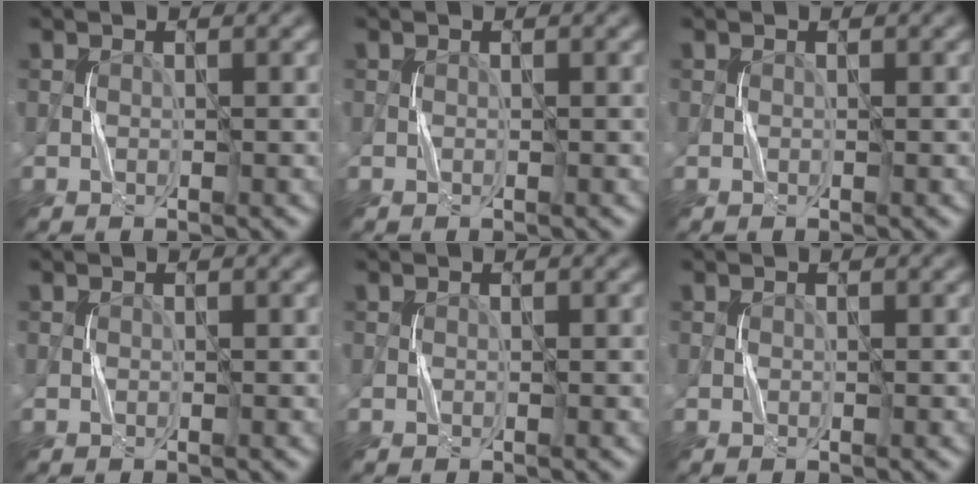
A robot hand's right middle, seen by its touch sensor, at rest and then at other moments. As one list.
[{"total": 0.0}, {"total": 0.0}, {"total": 0.0}, {"total": 0.0}, {"total": 0.0}]